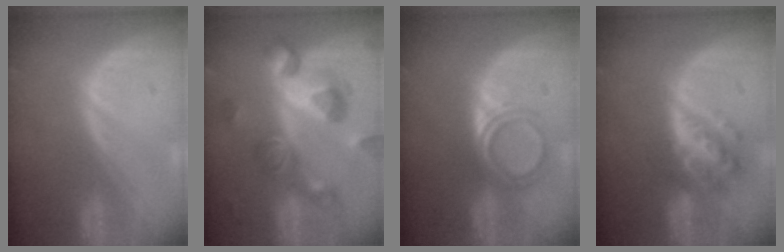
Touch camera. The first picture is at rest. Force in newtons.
{"total": 10.6, "press": 9.5, "slide": 4.7}
{"total": 4.7, "press": 4.2, "slide": 2.1}
{"total": 6.3, "press": 5.6, "slide": 2.8}